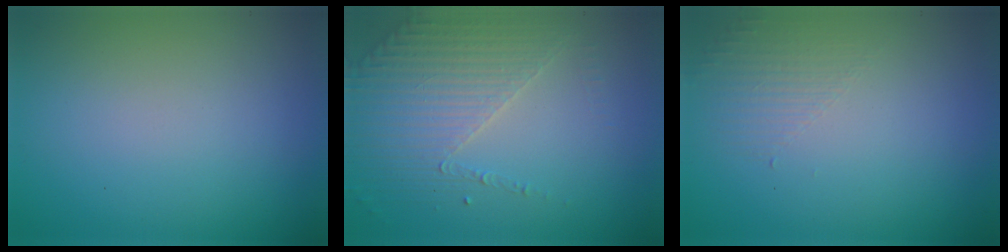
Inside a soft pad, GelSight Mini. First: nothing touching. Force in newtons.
{"total": 4.3, "press": 3.3, "slide": 2.7}
{"total": 1.4, "press": 0.2, "slide": 1.4}